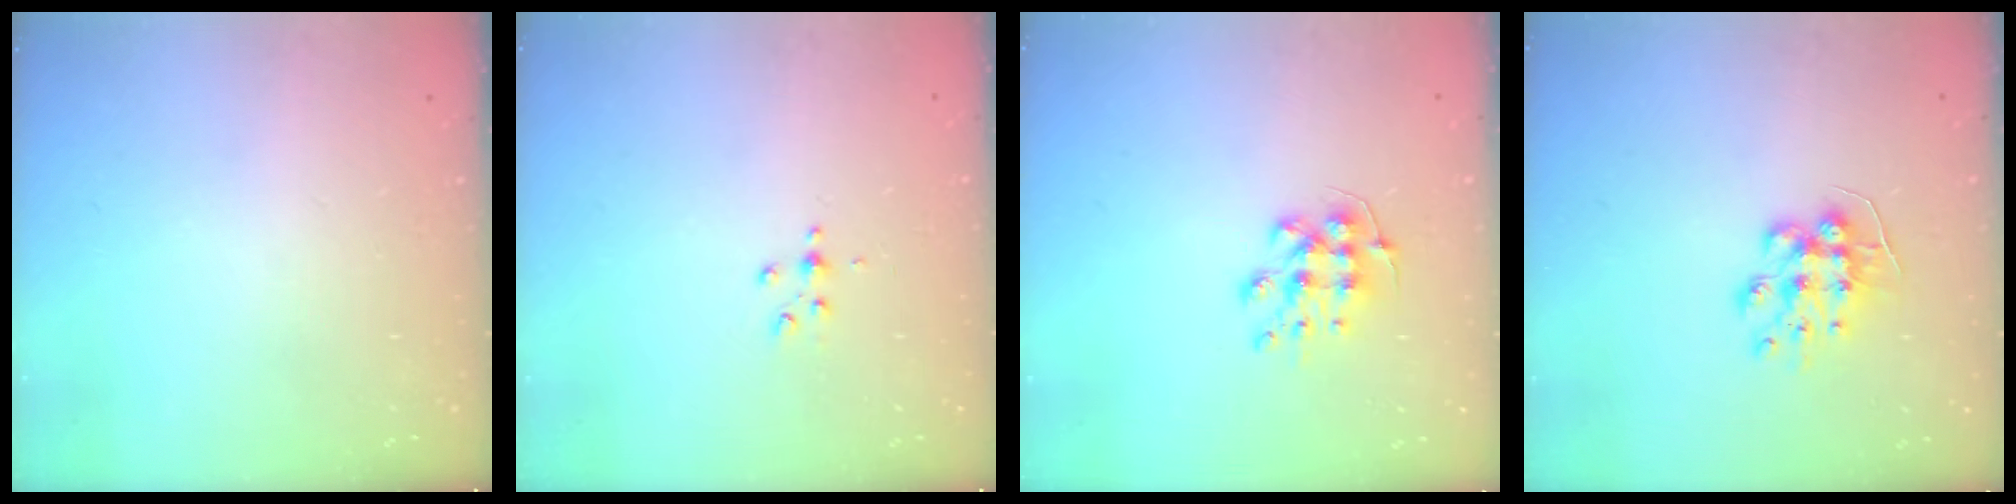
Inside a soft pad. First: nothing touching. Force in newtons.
{"total": 3.0, "press": 2.6, "slide": 1.5}
{"total": 8.0, "press": 8.0, "slide": 0.3}
{"total": 9.0, "press": 9.0, "slide": 0.4}